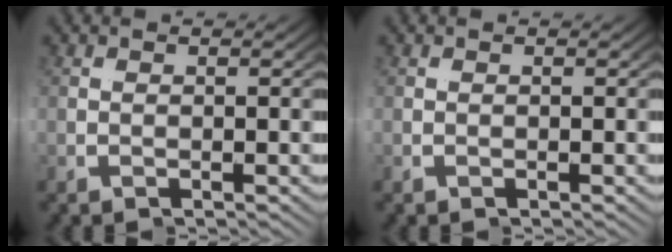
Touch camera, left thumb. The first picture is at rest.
{"total": 0.0}